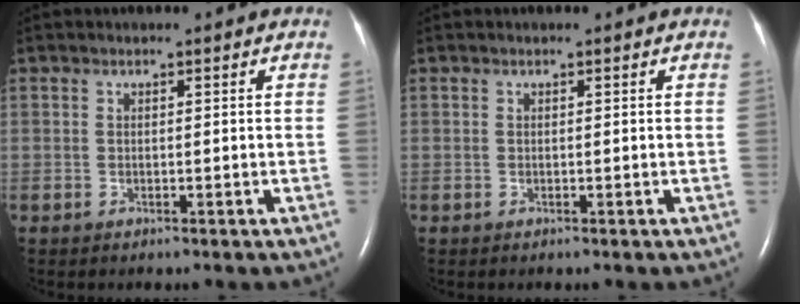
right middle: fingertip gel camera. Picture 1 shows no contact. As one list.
[{"total": 0.0}]